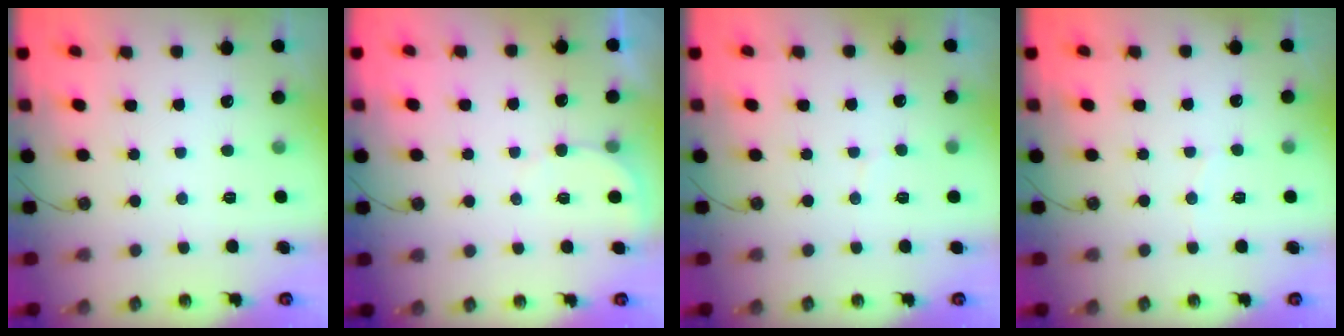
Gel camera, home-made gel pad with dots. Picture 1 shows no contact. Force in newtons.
{"total": 2.8, "press": 2.8, "slide": 0.3}
{"total": 2.9, "press": 2.9, "slide": 0.3}
{"total": 2.7, "press": 2.7, "slide": 0.3}